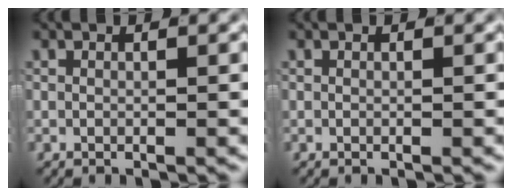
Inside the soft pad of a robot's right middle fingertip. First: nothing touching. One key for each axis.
{"total": 0.0}